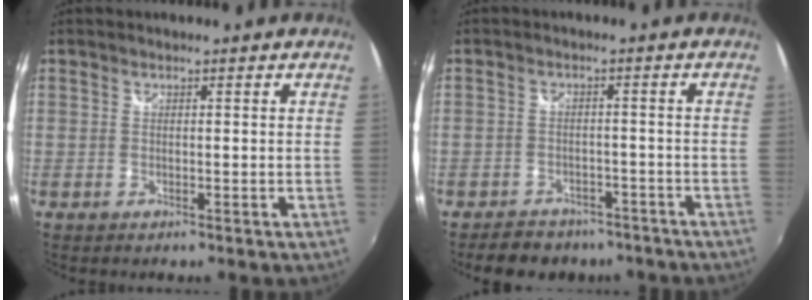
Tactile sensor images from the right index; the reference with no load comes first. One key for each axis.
{"total": 9.3, "fx": -7.3, "fy": 5.2, "fz": 2.5, "tx": -0.063, "ty": 0.020, "tz": -0.095}